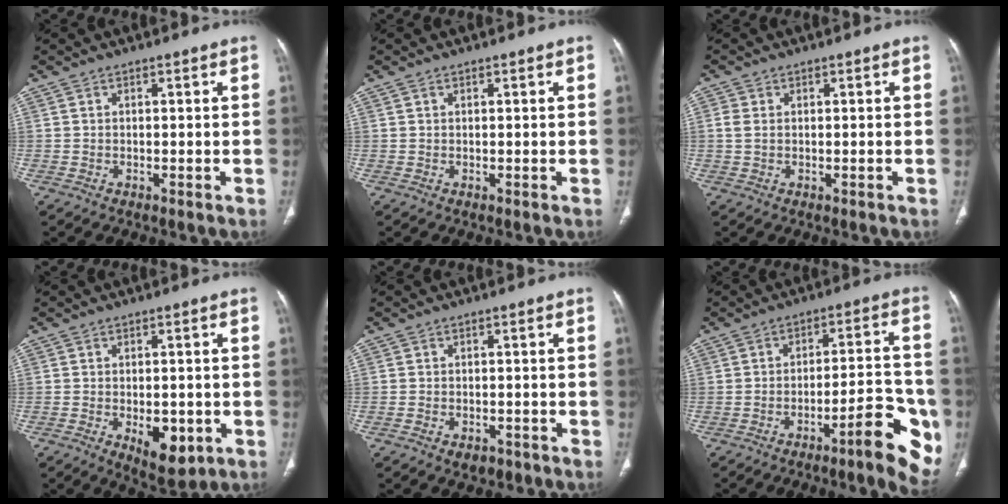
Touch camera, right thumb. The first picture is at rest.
{"total": 0.0}
{"total": 1.8, "force": [0.2, 1.3, 1.3], "torque": [-0.030, 0.003, 0.005]}
{"total": 7.7, "force": [-2.4, 4.0, 6.1], "torque": [-0.070, 0.001, -0.021]}
{"total": 2.9, "force": [-1.9, 1.8, 1.3], "torque": [-0.013, 0.014, -0.020]}
{"total": 13.6, "force": [-5.9, 3.1, 11.8], "torque": [-0.128, 0.029, -0.078]}